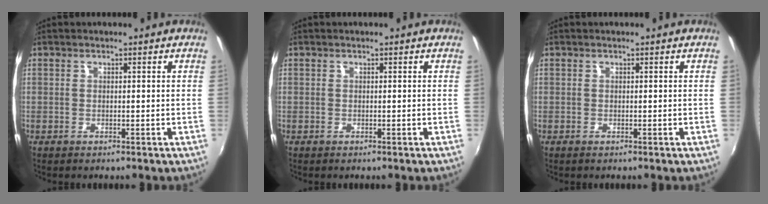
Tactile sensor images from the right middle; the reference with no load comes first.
{"total": 0.0}
{"total": 0.0}